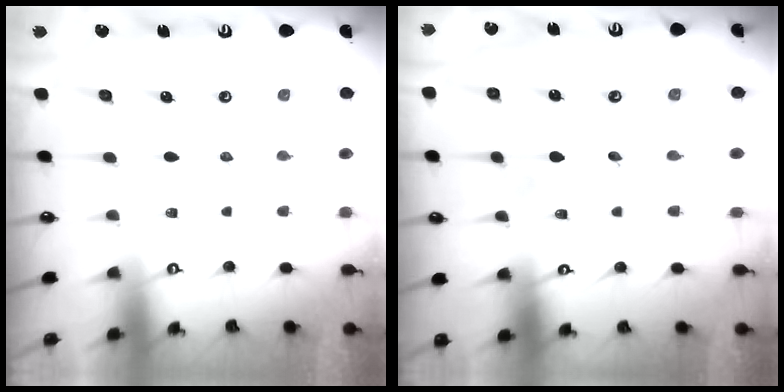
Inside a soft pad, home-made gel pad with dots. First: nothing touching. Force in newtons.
{"total": 1.5, "press": 1.5, "slide": 0.1}